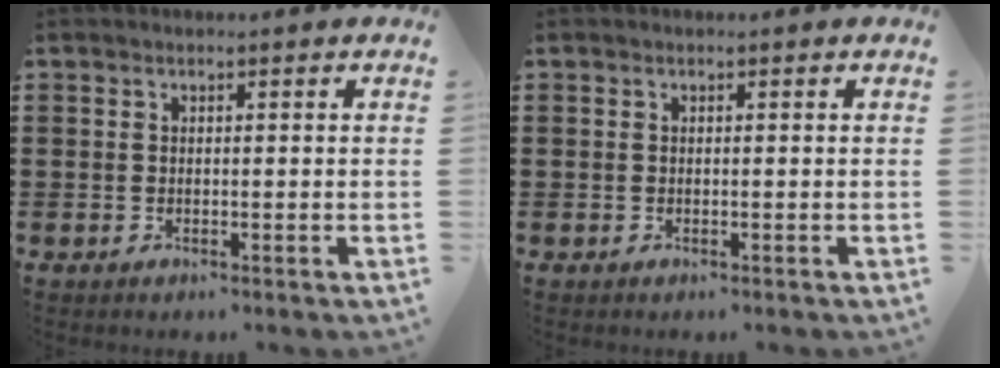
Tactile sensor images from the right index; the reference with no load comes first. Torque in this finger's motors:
{"motor_torque": [0.59, 0.33, 0.00, 0.00]}